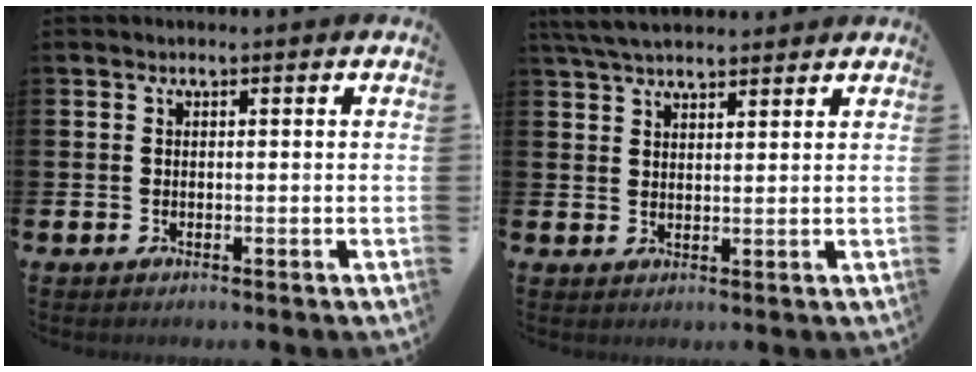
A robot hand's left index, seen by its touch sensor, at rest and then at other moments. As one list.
[{"total": 5.0, "force": [4.6, 1.1, 1.5], "torque": [-0.040, -0.009, 0.087]}]